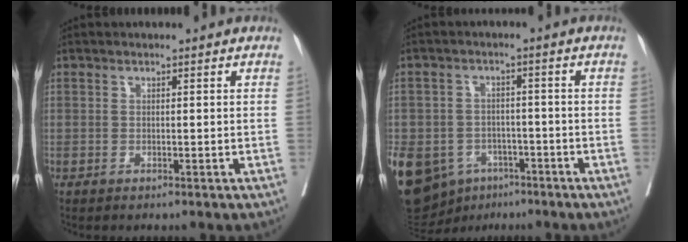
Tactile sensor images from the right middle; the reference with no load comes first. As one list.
[{"total": 21.4, "force": [-10.5, 16.0, 9.7], "torque": [-0.293, -0.010, -0.152]}]